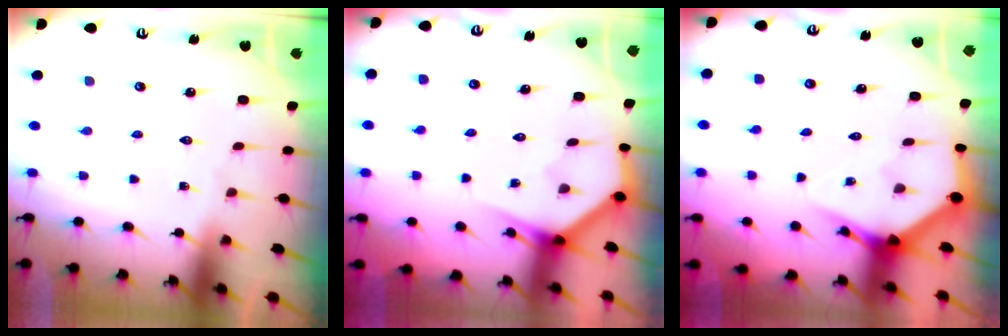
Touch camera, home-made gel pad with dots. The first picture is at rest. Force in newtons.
{"total": 3.9, "press": 3.9, "slide": 0.2}
{"total": 3.9, "press": 3.9, "slide": 0.2}